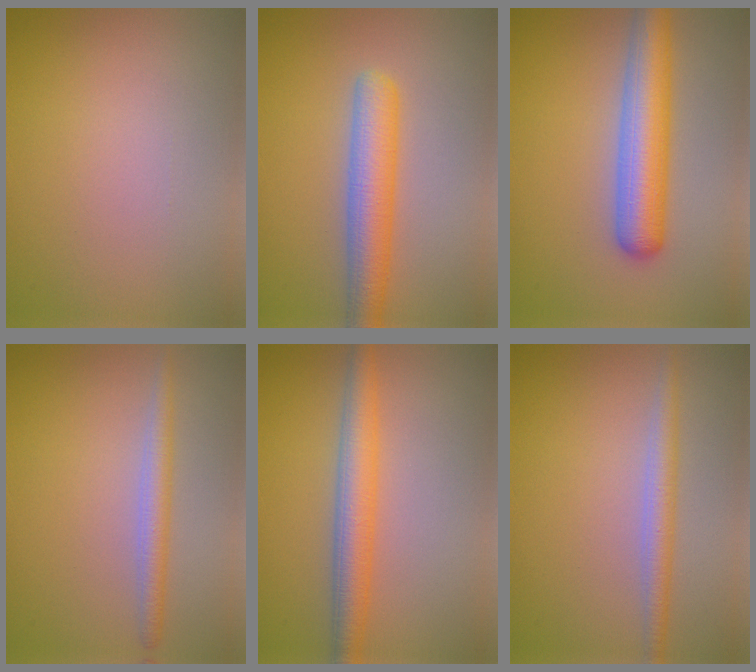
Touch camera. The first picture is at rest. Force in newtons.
{"total": 5.0, "press": 5.0, "slide": 0.1}
{"total": 5.9, "press": 5.9, "slide": 0.2}
{"total": 2.3, "press": 2.3, "slide": 0.1}
{"total": 4.1, "press": 4.1, "slide": 0.1}
{"total": 2.5, "press": 2.5, "slide": 0.1}